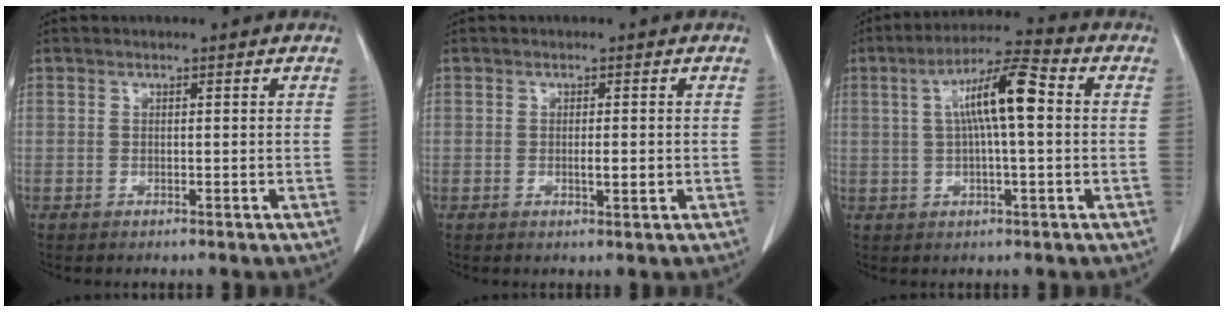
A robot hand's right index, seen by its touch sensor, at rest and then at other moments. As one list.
[{"total": 2.0, "force": [-0.2, 0.4, 1.9], "torque": [-0.033, -0.002, -0.003]}, {"total": 9.8, "force": [1.4, 1.2, 9.6], "torque": [-0.174, 0.023, 0.021]}]